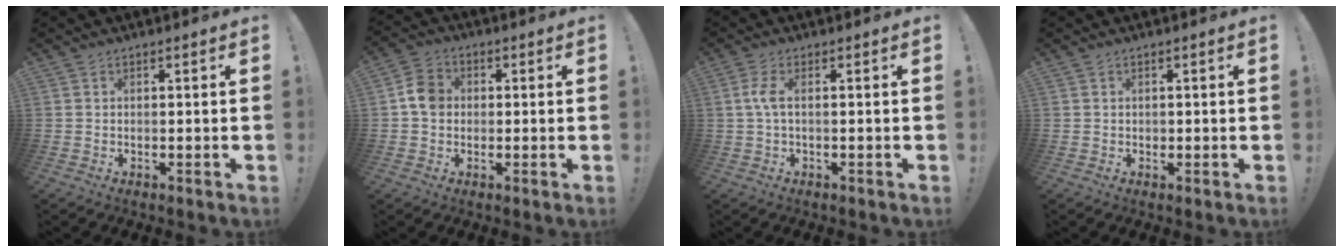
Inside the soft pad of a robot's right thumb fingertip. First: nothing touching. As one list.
[{"total": 6.5, "force": [0.1, 5.4, 3.6], "torque": [-0.051, 0.015, 0.007]}, {"total": 4.0, "force": [0.2, 1.0, 3.9], "torque": [-0.080, 0.002, 0.001]}, {"total": 0.5, "force": [0.0, 0.5, 0.1], "torque": [-0.007, 0.005, 0.001]}]